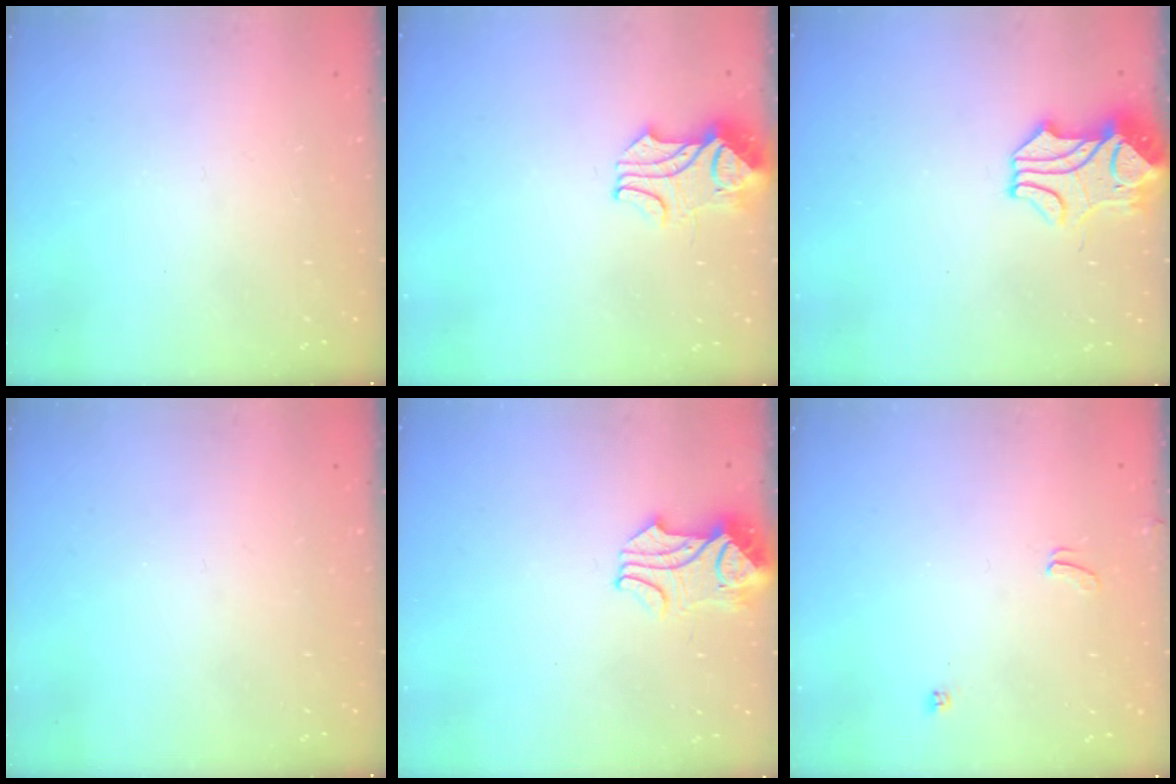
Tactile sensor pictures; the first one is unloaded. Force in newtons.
{"total": 2.4, "press": 2.2, "slide": 0.9}
{"total": 2.7, "press": 2.5, "slide": 1.1}
{"total": 0.0}
{"total": 2.2, "press": 2.2, "slide": 0.6}
{"total": 2.6, "press": 2.5, "slide": 0.4}